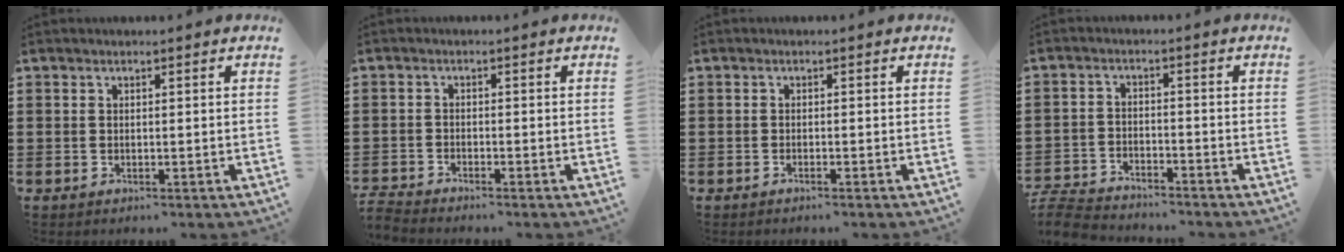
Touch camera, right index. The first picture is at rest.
{"total": 2.0, "force": [-2.0, -0.1, -0.1], "torque": [-0.002, 0.001, -0.043]}
{"total": 0.6, "force": [-0.5, -0.1, 0.2], "torque": [-0.005, -0.001, -0.011]}
{"total": 5.4, "force": [-5.3, 0.8, 0.6], "torque": [-0.028, 0.002, -0.112]}